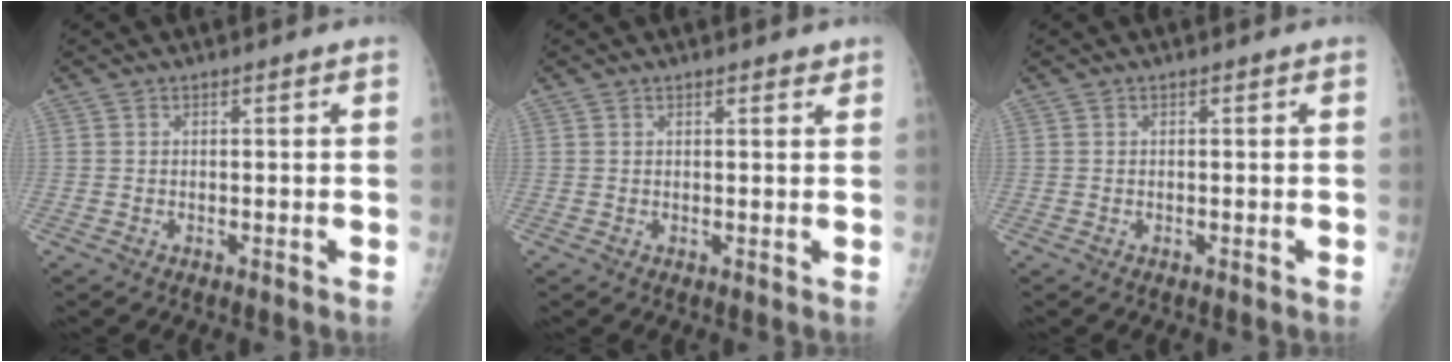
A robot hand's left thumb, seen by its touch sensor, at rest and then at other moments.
{"total": 1.7, "force": [1.3, 0.5, 0.9], "torque": [-0.008, -0.005, 0.016]}
{"total": 0.0}